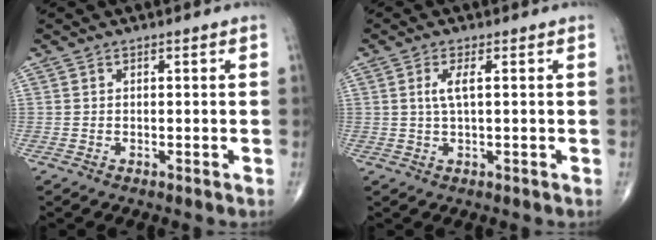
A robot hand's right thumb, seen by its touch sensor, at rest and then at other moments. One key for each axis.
{"total": 2.8, "fx": 0.5, "fy": 0.6, "fz": 2.7, "tx": -0.067, "ty": 0.004, "tz": 0.013}